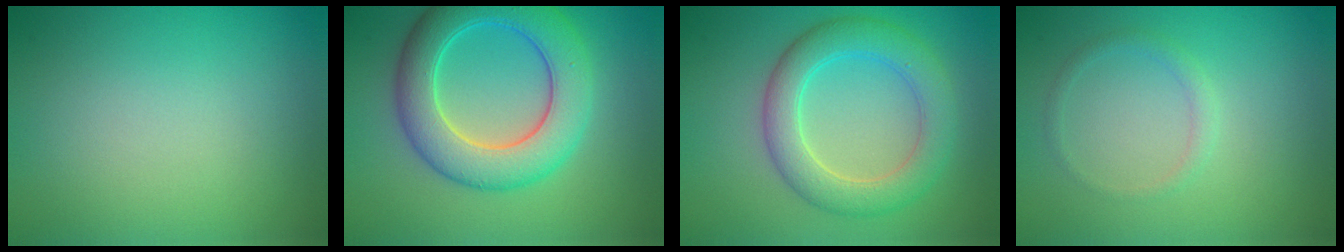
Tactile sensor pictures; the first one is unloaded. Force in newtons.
{"total": 7.6, "press": 7.6, "slide": 0.0}
{"total": 5.2, "press": 5.2, "slide": 0.0}
{"total": 1.2, "press": 1.2, "slide": 0.0}